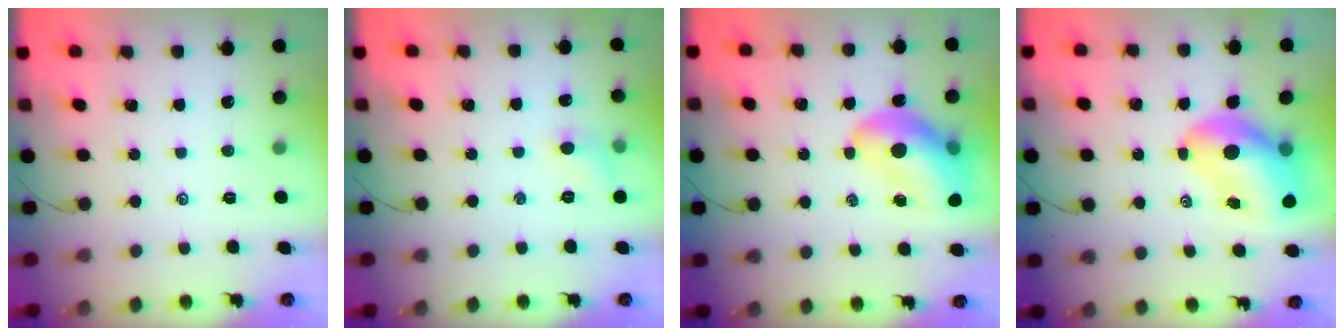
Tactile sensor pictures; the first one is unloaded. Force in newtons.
{"total": 5.0, "press": 4.8, "slide": 1.6}
{"total": 14.5, "press": 13.9, "slide": 4.1}
{"total": 12.3, "press": 11.7, "slide": 3.9}